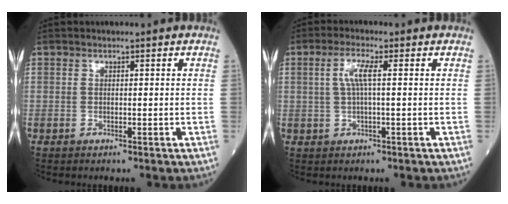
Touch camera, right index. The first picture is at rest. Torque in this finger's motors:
{"motor_torque": [0.57, 0.00, 0.29, 0.10]}